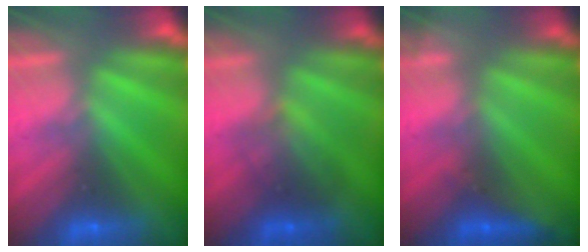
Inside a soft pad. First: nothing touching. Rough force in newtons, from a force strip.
{"total": 2.2}
{"total": 2.9}